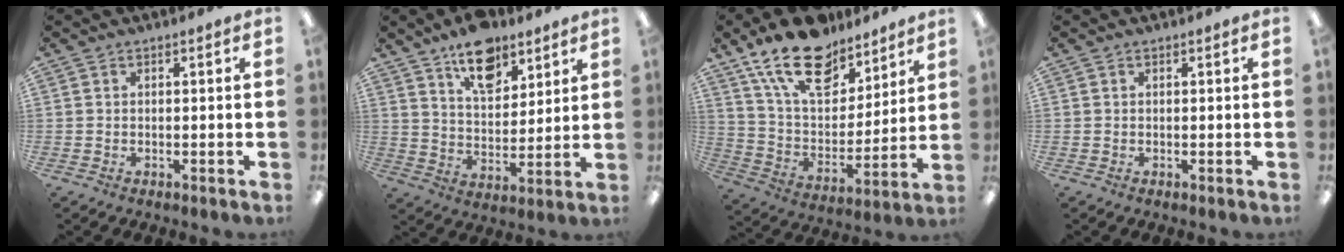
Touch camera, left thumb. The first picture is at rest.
{"total": 13.4, "force": [9.5, 7.1, 6.3], "torque": [-0.088, -0.049, 0.170]}
{"total": 19.8, "force": [14.2, 9.8, 9.8], "torque": [-0.181, -0.077, 0.254]}
{"total": 0.0}